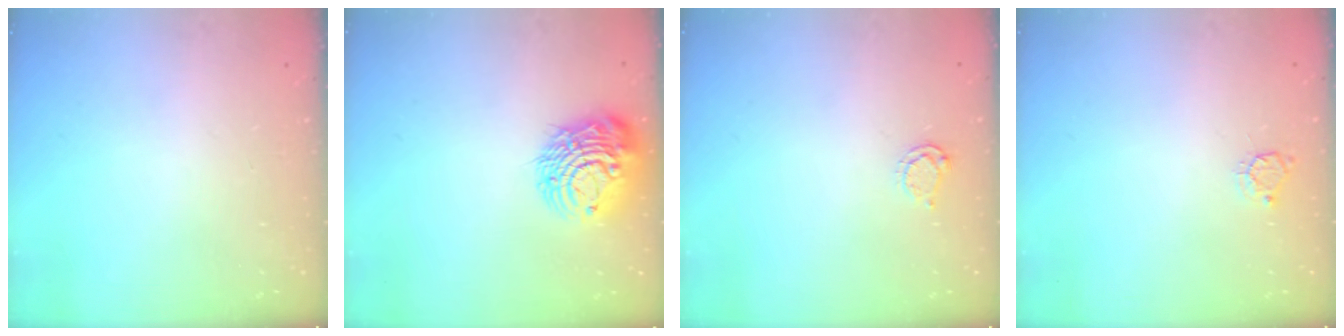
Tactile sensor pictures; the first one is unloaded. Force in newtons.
{"total": 12.1, "press": 12.0, "slide": 1.4}
{"total": 3.7, "press": 3.7, "slide": 0.5}
{"total": 4.2, "press": 4.2, "slide": 0.4}